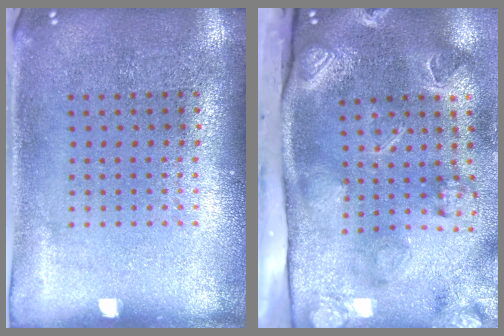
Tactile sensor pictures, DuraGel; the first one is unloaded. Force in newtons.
{"total": 4.1, "press": 3.0, "slide": 2.8}